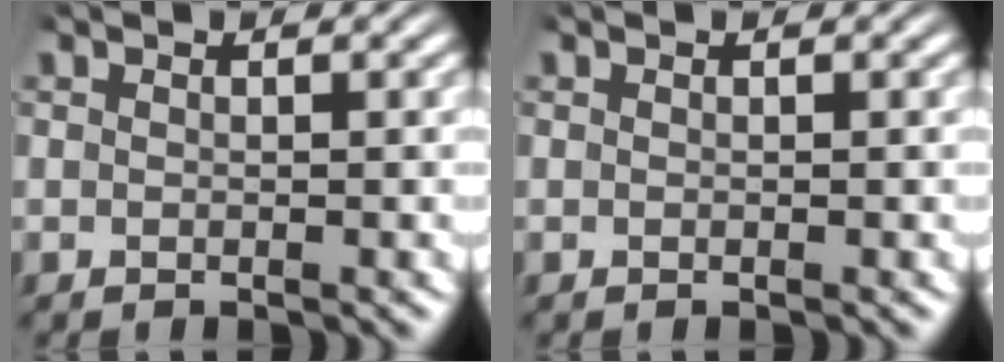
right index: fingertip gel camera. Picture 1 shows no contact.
{"total": 0.0}